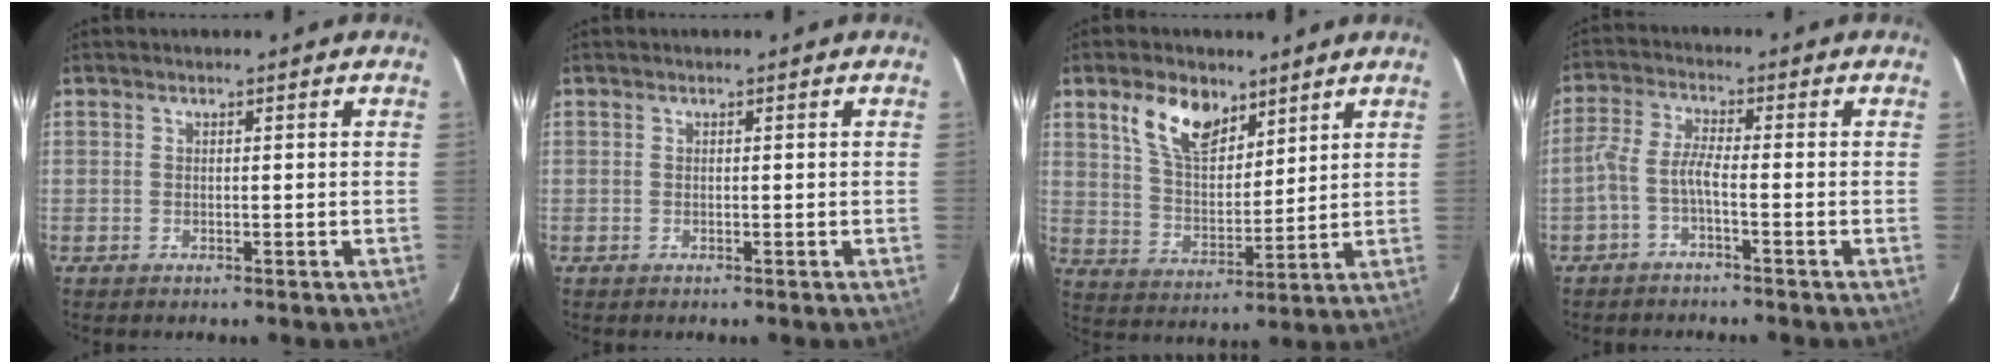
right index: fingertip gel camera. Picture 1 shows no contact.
{"total": 0.0}
{"total": 11.0, "force": [6.7, 5.8, 6.5], "torque": [-0.120, 0.012, 0.131]}
{"total": 3.9, "force": [-2.0, 0.5, 3.4], "torque": [-0.087, 0.012, -0.041]}